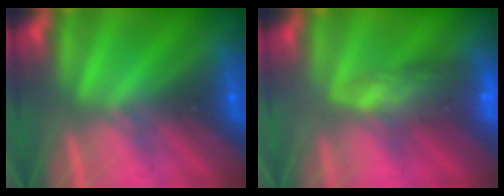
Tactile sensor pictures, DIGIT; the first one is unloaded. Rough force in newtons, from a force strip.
{"total": 9.6}